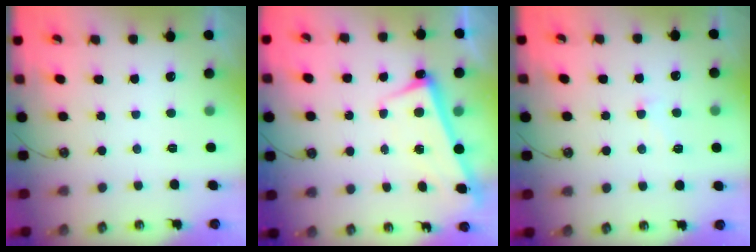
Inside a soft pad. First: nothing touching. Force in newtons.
{"total": 2.6, "press": 2.4, "slide": 0.9}
{"total": 0.8, "press": 0.6, "slide": 0.6}